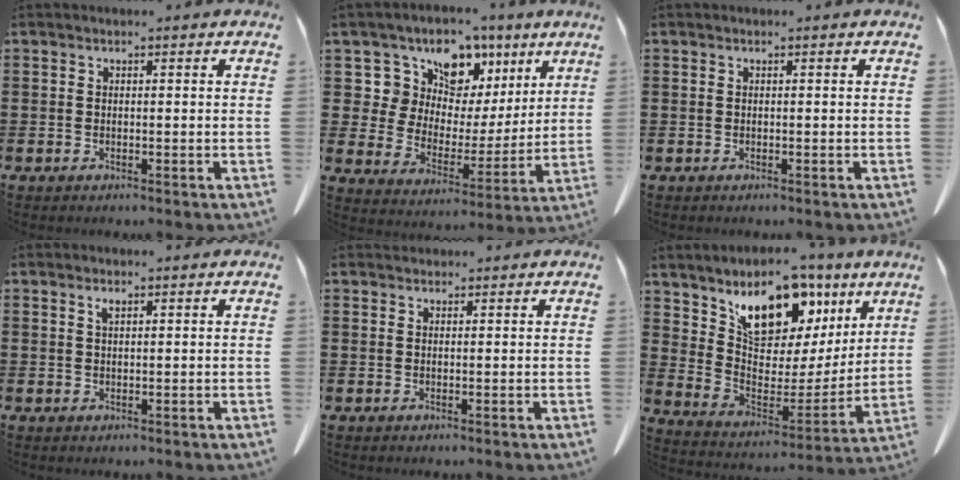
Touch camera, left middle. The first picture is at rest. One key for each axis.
{"total": 8.0, "fx": 5.9, "fy": 5.3, "fz": 0.8, "tx": -0.055, "ty": -0.051, "tz": 0.103}
{"total": 0.0}
{"total": 1.2, "fx": 0.7, "fy": 0.3, "fz": 0.9, "tx": -0.021, "ty": 0.000, "tz": 0.014}
{"total": 0.9, "fx": 0.9, "fy": 0.4, "fz": -0.1, "tx": -0.001, "ty": 0.002, "tz": 0.017}
{"total": 11.1, "fx": 8.1, "fy": 5.8, "fz": 5.0, "tx": -0.118, "ty": -0.051, "tz": 0.148}